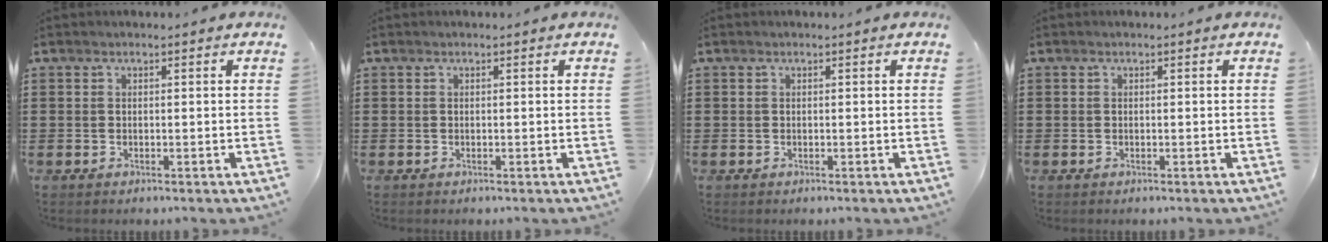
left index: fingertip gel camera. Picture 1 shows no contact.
{"total": 0.0}
{"total": 0.0}
{"total": 0.0}